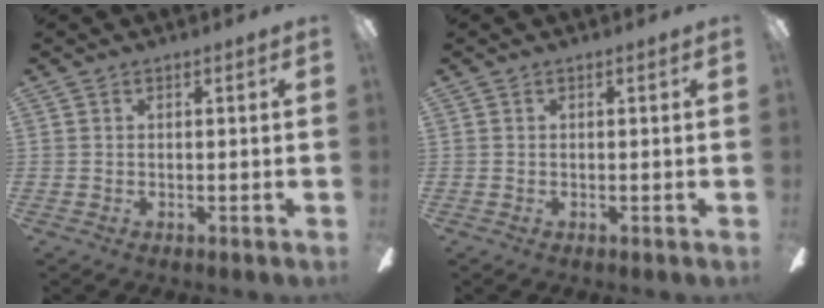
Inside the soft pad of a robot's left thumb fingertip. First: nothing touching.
{"total": 0.0}